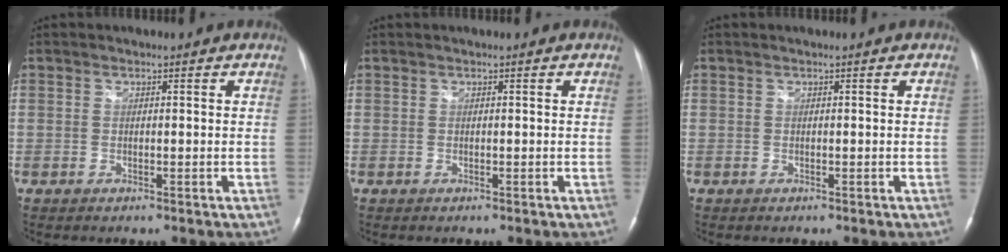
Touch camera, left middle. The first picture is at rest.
{"total": 0.0}
{"total": 0.0}